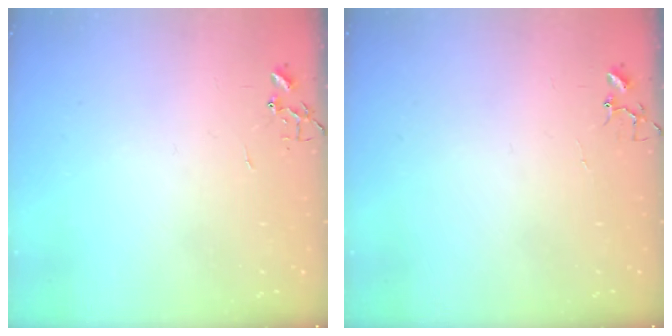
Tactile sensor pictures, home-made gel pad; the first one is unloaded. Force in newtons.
{"total": 3.4, "press": 3.4, "slide": 0.4}